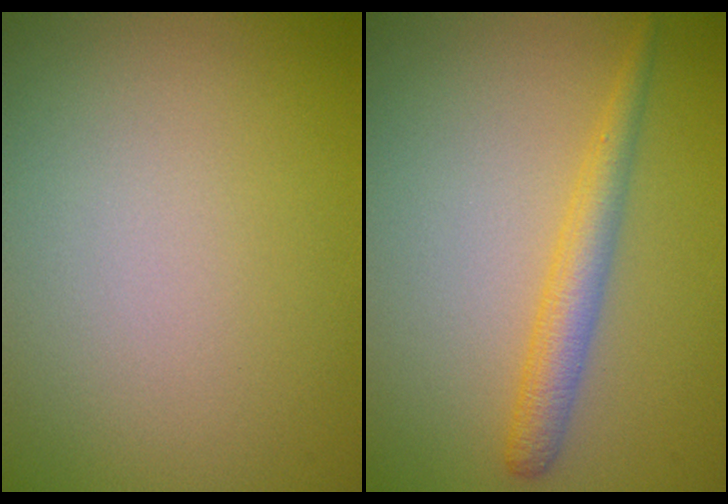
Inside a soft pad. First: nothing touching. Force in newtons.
{"total": 2.6, "press": 2.6, "slide": 0.1}